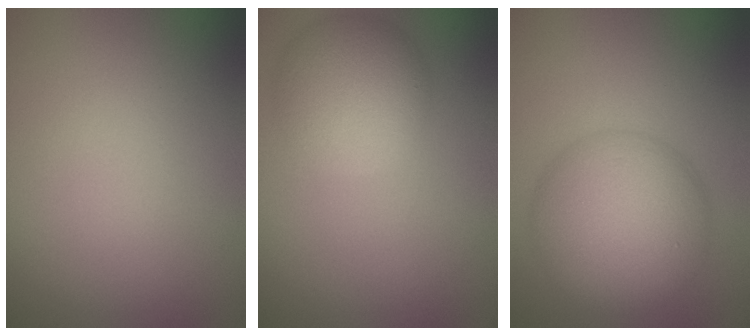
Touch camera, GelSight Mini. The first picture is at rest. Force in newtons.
{"total": 5.5, "press": 5.5, "slide": 0.4}
{"total": 9.2, "press": 9.2, "slide": 0.2}